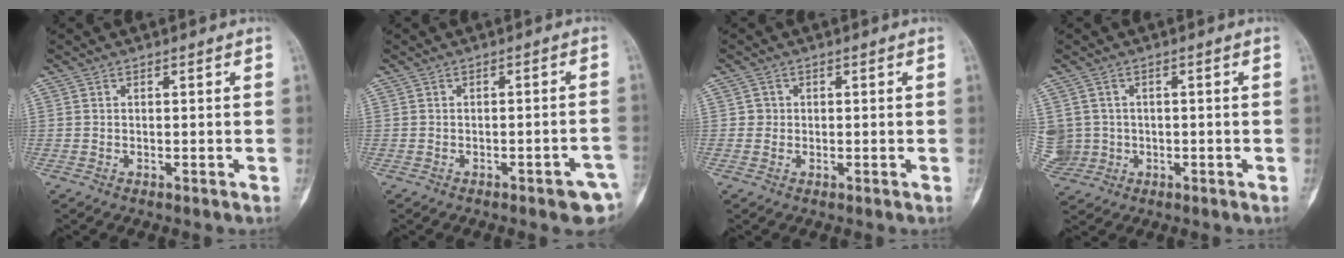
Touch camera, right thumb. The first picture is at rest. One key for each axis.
{"total": 5.4, "fx": -2.7, "fy": 1.7, "fz": 4.4, "tx": -0.047, "ty": 0.014, "tz": -0.027}
{"total": 1.4, "fx": 0.0, "fy": 1.4, "fz": 0.1, "tx": 0.007, "ty": 0.005, "tz": -0.001}
{"total": 7.6, "fx": 0.1, "fy": 7.4, "fz": 1.9, "tx": -0.051, "ty": 0.023, "tz": 0.016}